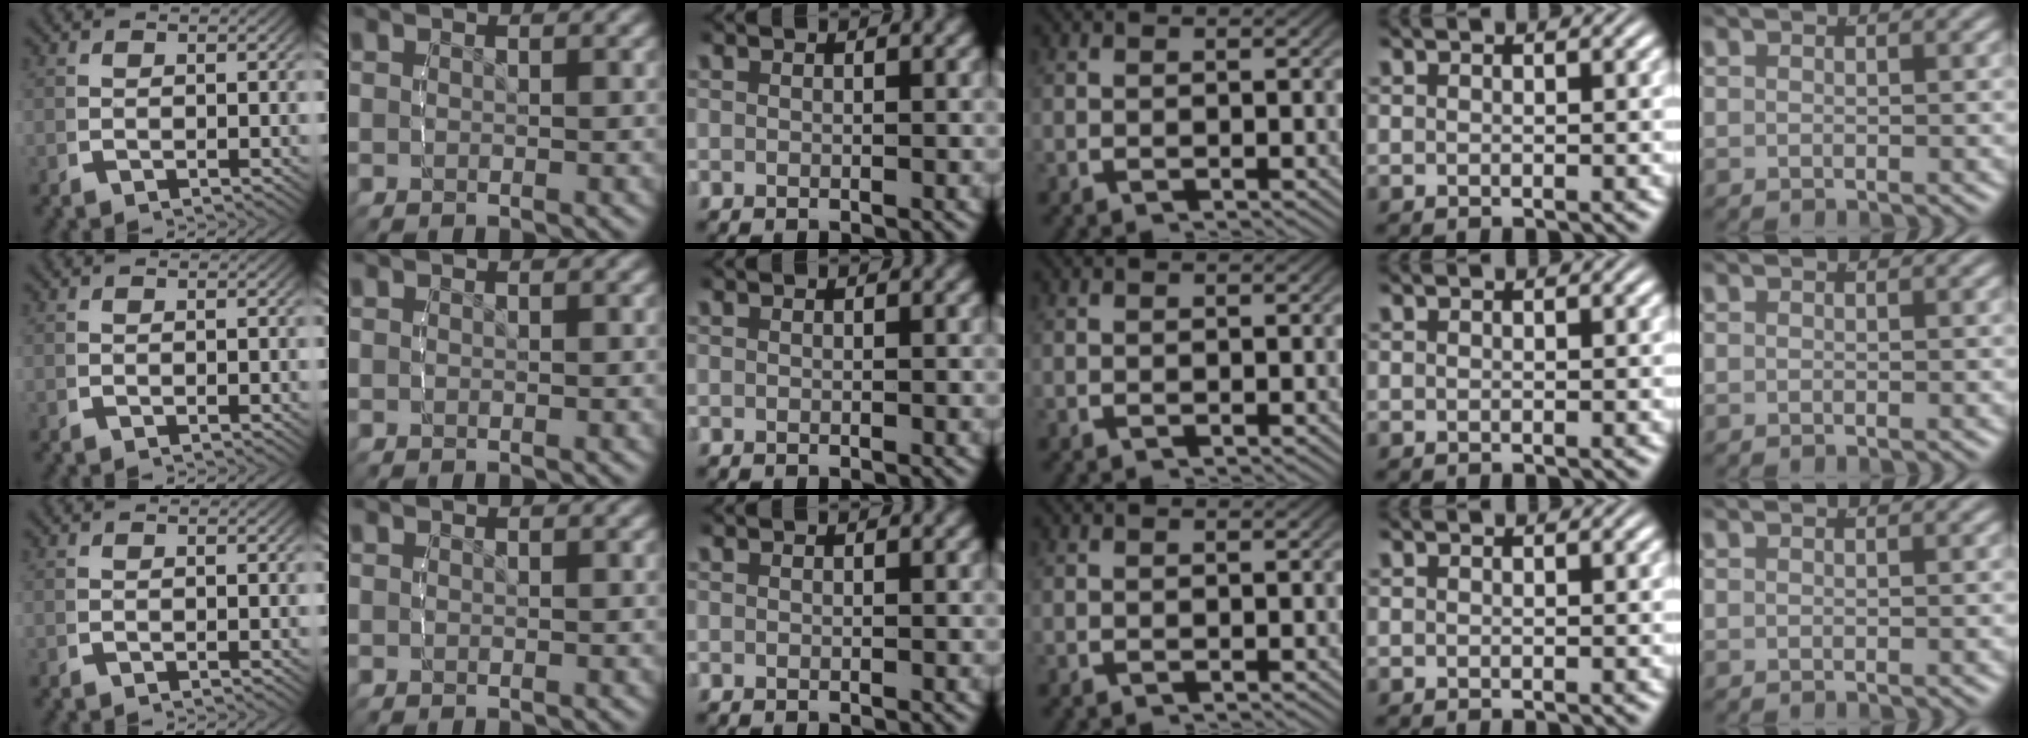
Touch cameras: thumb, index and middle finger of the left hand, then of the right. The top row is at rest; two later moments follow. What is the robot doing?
{"motion": "lift_and_place", "object": "bottle"}